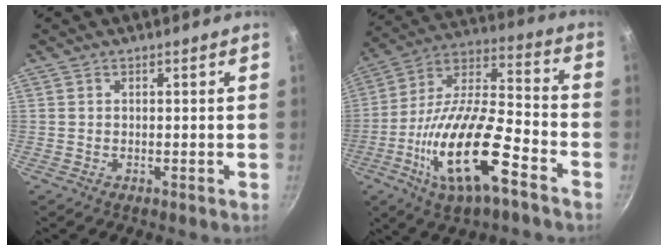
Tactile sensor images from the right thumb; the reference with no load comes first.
{"total": 21.9, "force": [-9.5, 7.6, 18.3], "torque": [-0.325, 0.035, -0.178]}